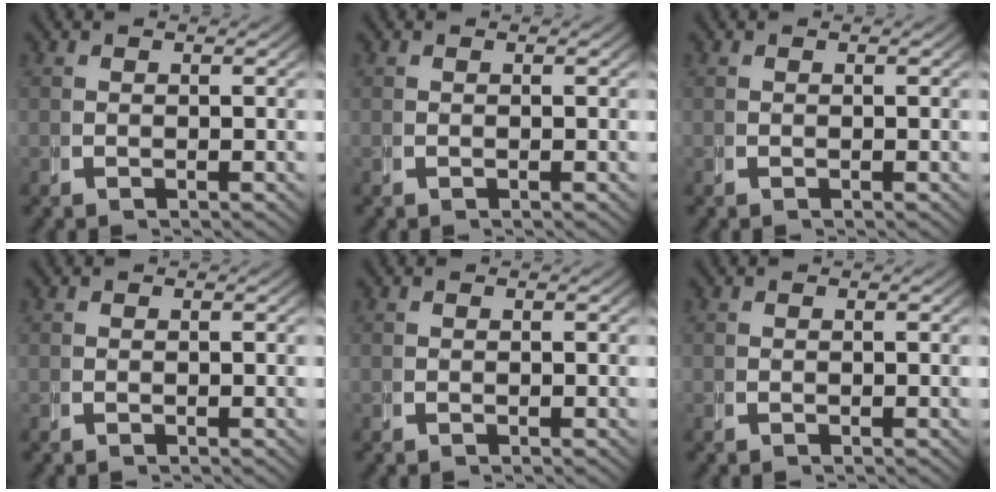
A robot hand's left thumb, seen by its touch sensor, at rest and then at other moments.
{"total": 0.0}
{"total": 0.0}
{"total": 0.0}
{"total": 0.0}
{"total": 0.0}